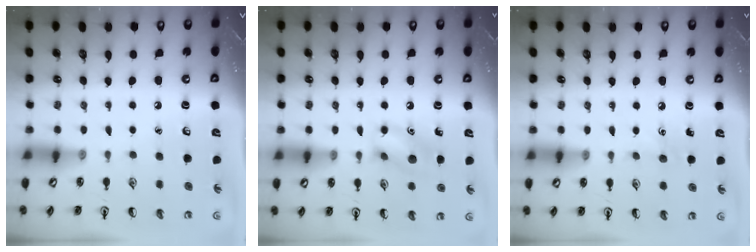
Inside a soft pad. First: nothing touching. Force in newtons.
{"total": 9.8, "press": 9.8, "slide": 0.6}
{"total": 4.5, "press": 4.2, "slide": 1.6}